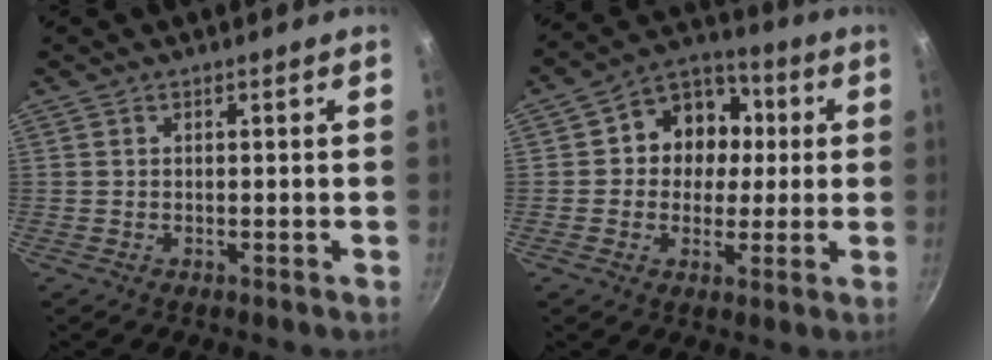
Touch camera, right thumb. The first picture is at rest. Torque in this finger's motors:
{"motor_torque": [-0.43, 0.83, -0.02, 0.09, 0.10]}